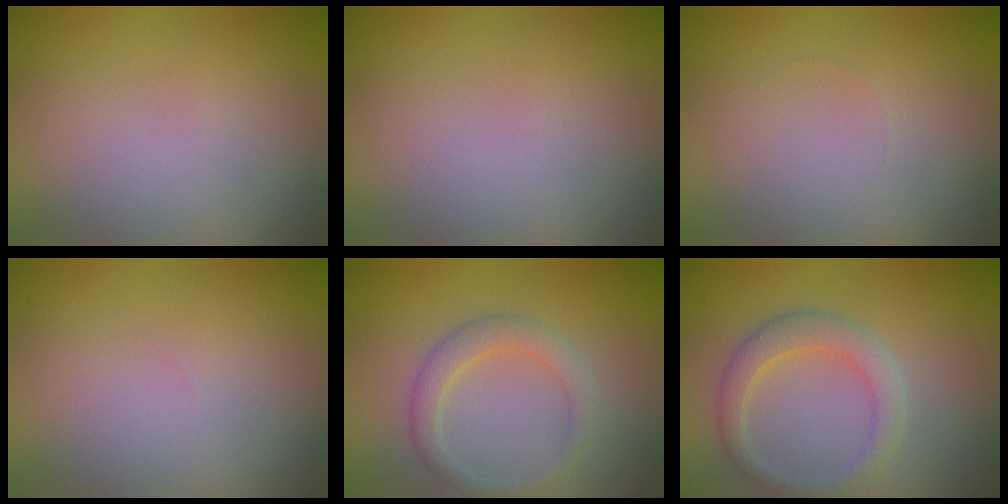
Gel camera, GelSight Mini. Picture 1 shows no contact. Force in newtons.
{"total": 0.0}
{"total": 0.0}
{"total": 0.0}
{"total": 2.5, "press": 2.5, "slide": 0.1}
{"total": 2.9, "press": 2.9, "slide": 0.3}